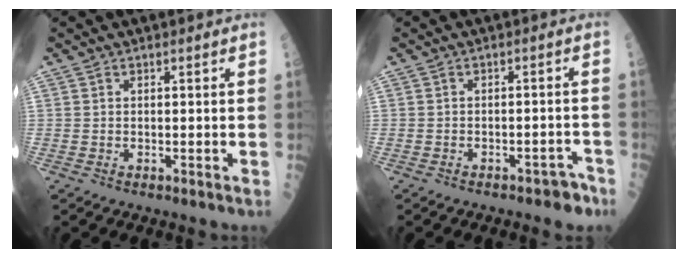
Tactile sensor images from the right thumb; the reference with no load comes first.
{"total": 3.6, "force": [-2.7, 1.7, 1.7], "torque": [-0.005, 0.031, -0.030]}